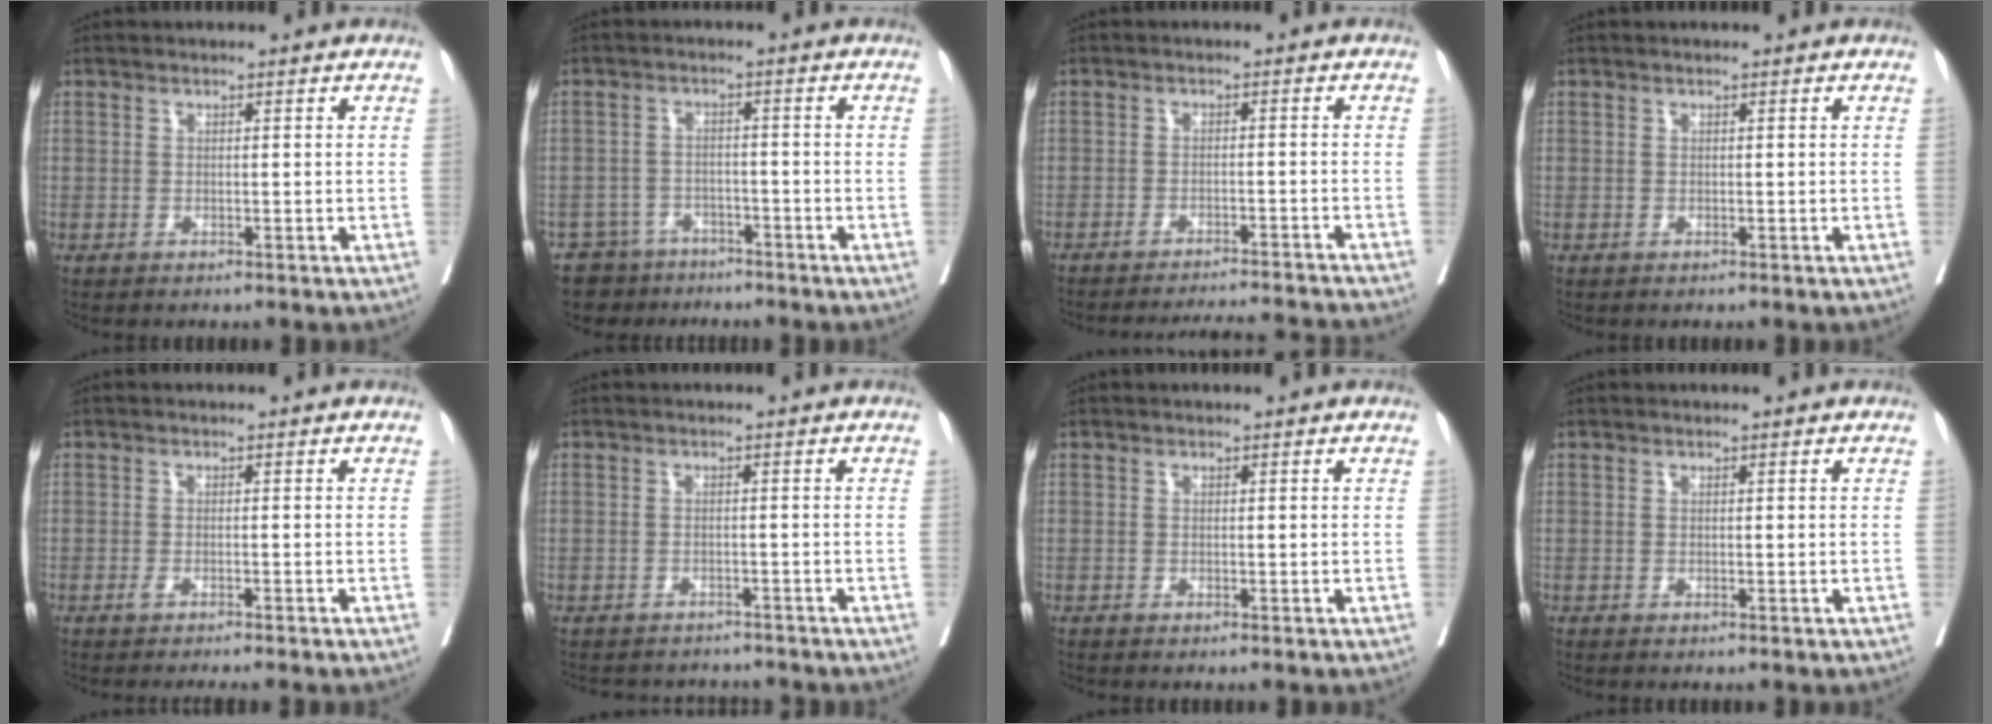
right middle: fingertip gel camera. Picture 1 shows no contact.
{"total": 5.9, "force": [-4.6, 3.6, -0.4], "torque": [0.014, 0.013, -0.073]}
{"total": 10.3, "force": [-10.2, -0.5, 1.6], "torque": [-0.011, 0.003, -0.128]}
{"total": 0.0}
{"total": 3.0, "force": [-2.5, -0.1, 1.5], "torque": [-0.014, 0.000, -0.033]}
{"total": 5.6, "force": [-5.5, 1.3, -0.1], "torque": [0.002, 0.008, -0.068]}
{"total": 0.0}
{"total": 0.0}